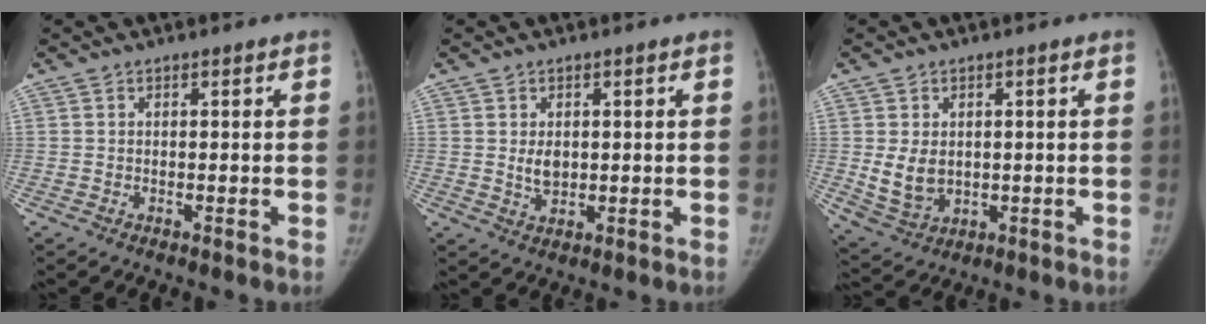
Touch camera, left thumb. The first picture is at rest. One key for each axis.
{"total": 3.2, "fx": 0.4, "fy": 2.3, "fz": 2.3, "tx": -0.027, "ty": -0.007, "tz": 0.013}
{"total": 6.4, "fx": 0.2, "fy": 5.0, "fz": 3.9, "tx": -0.057, "ty": -0.014, "tz": 0.025}